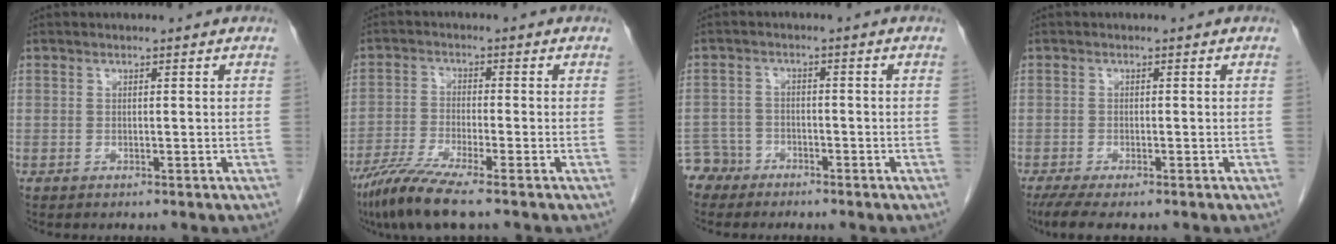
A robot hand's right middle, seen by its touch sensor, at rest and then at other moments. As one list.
[{"total": 7.2, "force": [-5.4, -0.4, 4.7], "torque": [-0.099, -0.028, -0.105]}, {"total": 3.9, "force": [-3.1, 2.1, -0.8], "torque": [0.017, 0.004, -0.063]}, {"total": 5.2, "force": [-3.8, 1.1, 3.3], "torque": [-0.058, -0.016, -0.060]}]